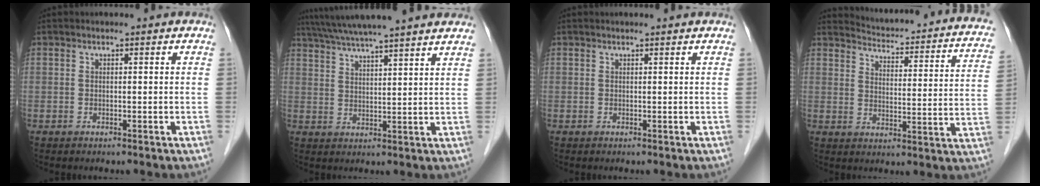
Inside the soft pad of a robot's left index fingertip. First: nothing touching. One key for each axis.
{"total": 17.5, "fx": 15.3, "fy": 0.2, "fz": 8.5, "tx": -0.148, "ty": 0.036, "tz": 0.215}
{"total": 1.3, "fx": 1.2, "fy": -0.1, "fz": 0.4, "tx": -0.007, "ty": 0.006, "tz": 0.018}
{"total": 19.0, "fx": 16.7, "fy": 3.8, "fz": 8.2, "tx": -0.101, "ty": -0.033, "tz": 0.186}